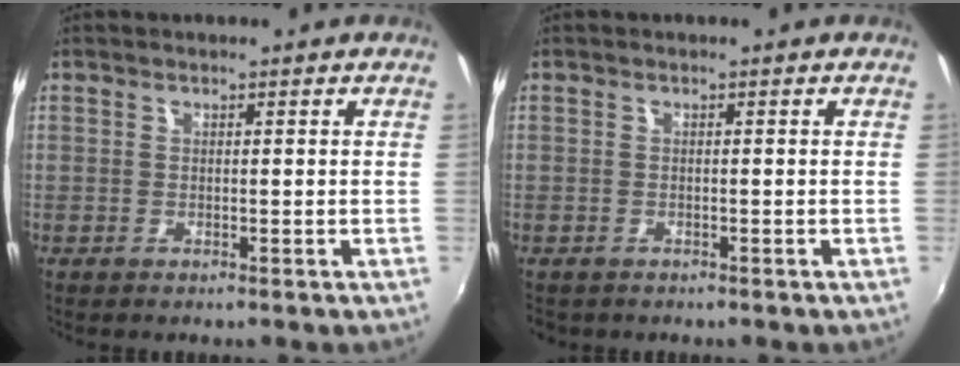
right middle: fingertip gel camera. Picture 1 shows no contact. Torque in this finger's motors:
{"motor_torque": [-0.12, 0.10, -0.04, 0.00]}